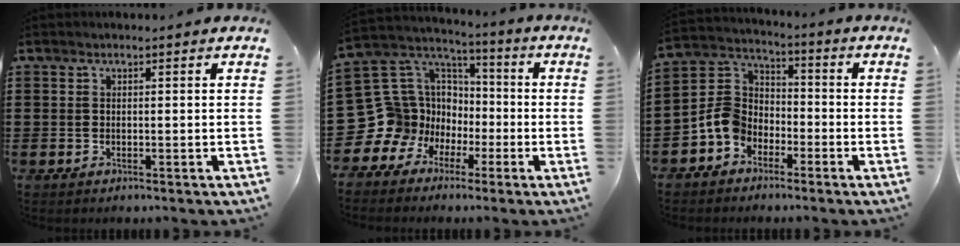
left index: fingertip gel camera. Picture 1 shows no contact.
{"total": 12.5, "force": [-3.4, 11.9, 1.7], "torque": [-0.111, -0.019, -0.039]}
{"total": 6.6, "force": [-3.2, 5.3, 2.5], "torque": [-0.089, 0.009, -0.072]}